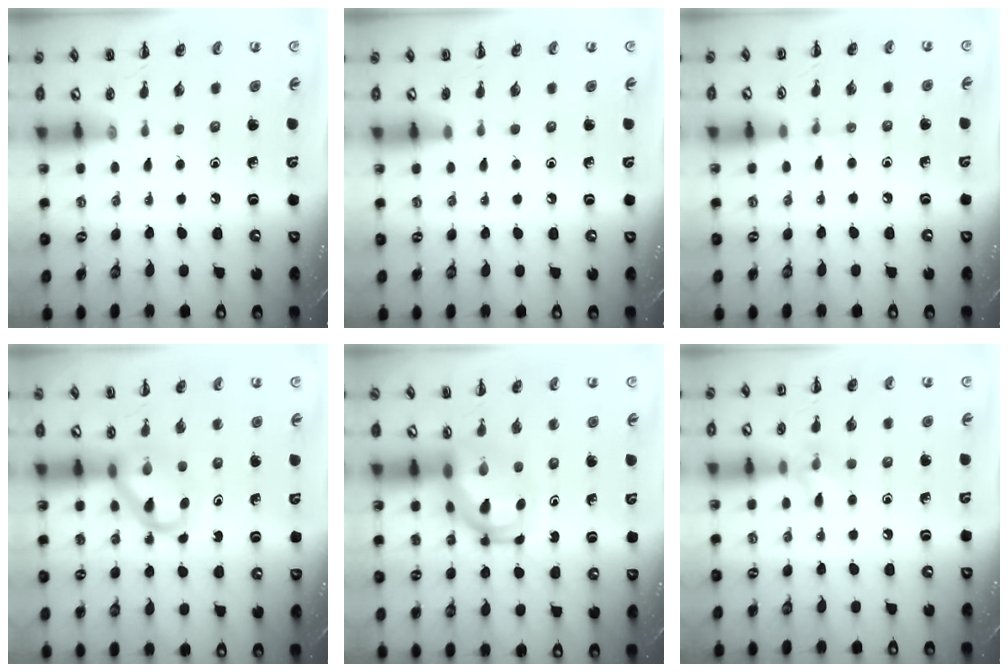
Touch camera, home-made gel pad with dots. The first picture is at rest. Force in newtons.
{"total": 0.7, "press": 0.7, "slide": 0.0}
{"total": 3.9, "press": 3.6, "slide": 1.4}
{"total": 4.6, "press": 4.6, "slide": 0.6}
{"total": 5.8, "press": 5.7, "slide": 1.1}
{"total": 7.1, "press": 7.0, "slide": 1.4}